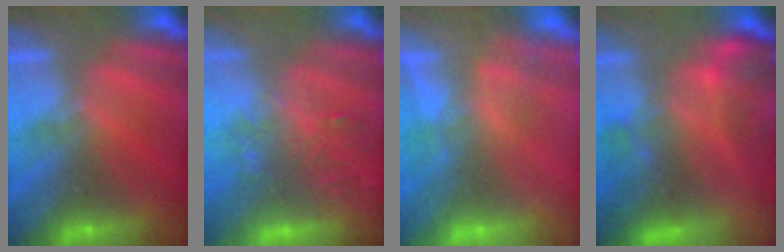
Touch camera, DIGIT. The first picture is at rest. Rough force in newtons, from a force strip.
{"total": 5.7}
{"total": 3.0}
{"total": 3.5}